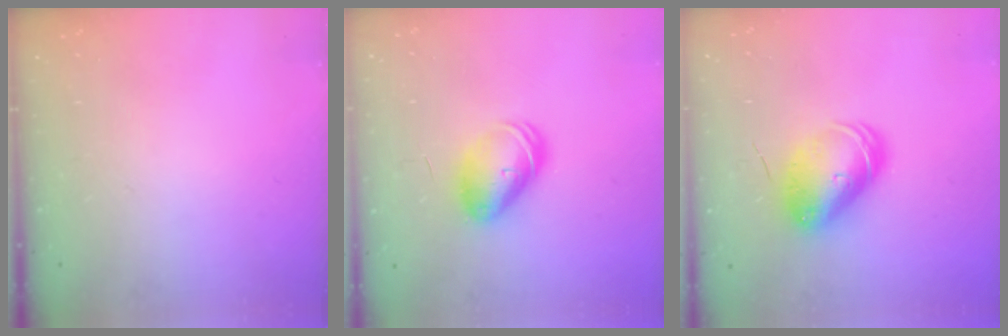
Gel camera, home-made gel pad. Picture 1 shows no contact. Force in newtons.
{"total": 9.2, "press": 9.1, "slide": 1.5}
{"total": 9.7, "press": 9.6, "slide": 1.5}